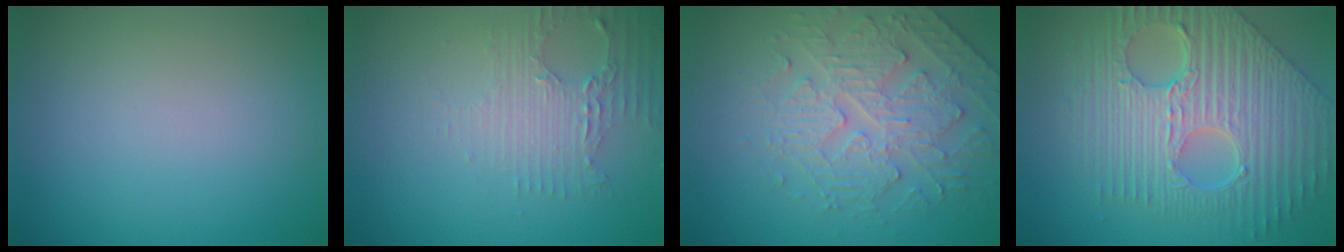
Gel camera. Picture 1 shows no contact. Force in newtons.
{"total": 3.0, "press": 2.5, "slide": 1.7}
{"total": 4.4, "press": 3.9, "slide": 2.1}
{"total": 9.9, "press": 7.2, "slide": 6.9}